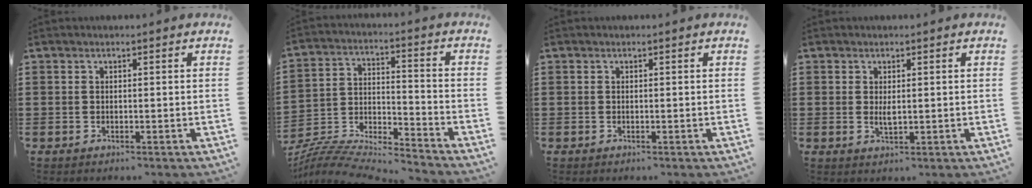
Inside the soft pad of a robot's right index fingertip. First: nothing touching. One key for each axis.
{"total": 6.1, "fx": -5.9, "fy": 0.8, "fz": 1.4, "tx": -0.038, "ty": -0.014, "tz": -0.122}
{"total": 0.0}
{"total": 1.8, "fx": 0.3, "fy": 0.6, "fz": 1.7, "tx": -0.033, "ty": 0.001, "tz": 0.005}